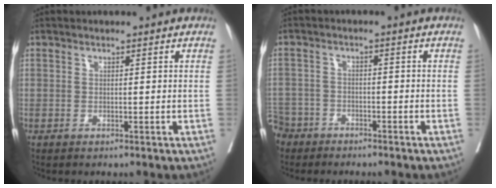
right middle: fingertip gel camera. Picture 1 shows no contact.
{"total": 6.8, "force": [-5.5, 4.0, 0.1], "torque": [-0.013, -0.002, -0.104]}